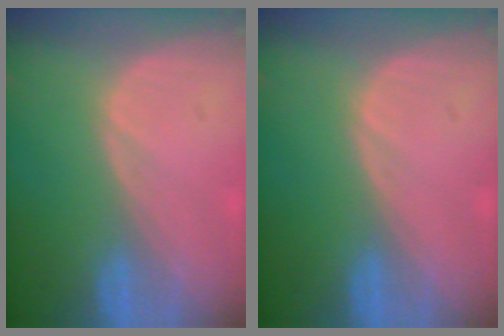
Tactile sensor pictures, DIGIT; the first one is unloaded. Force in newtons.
{"total": 0.0}